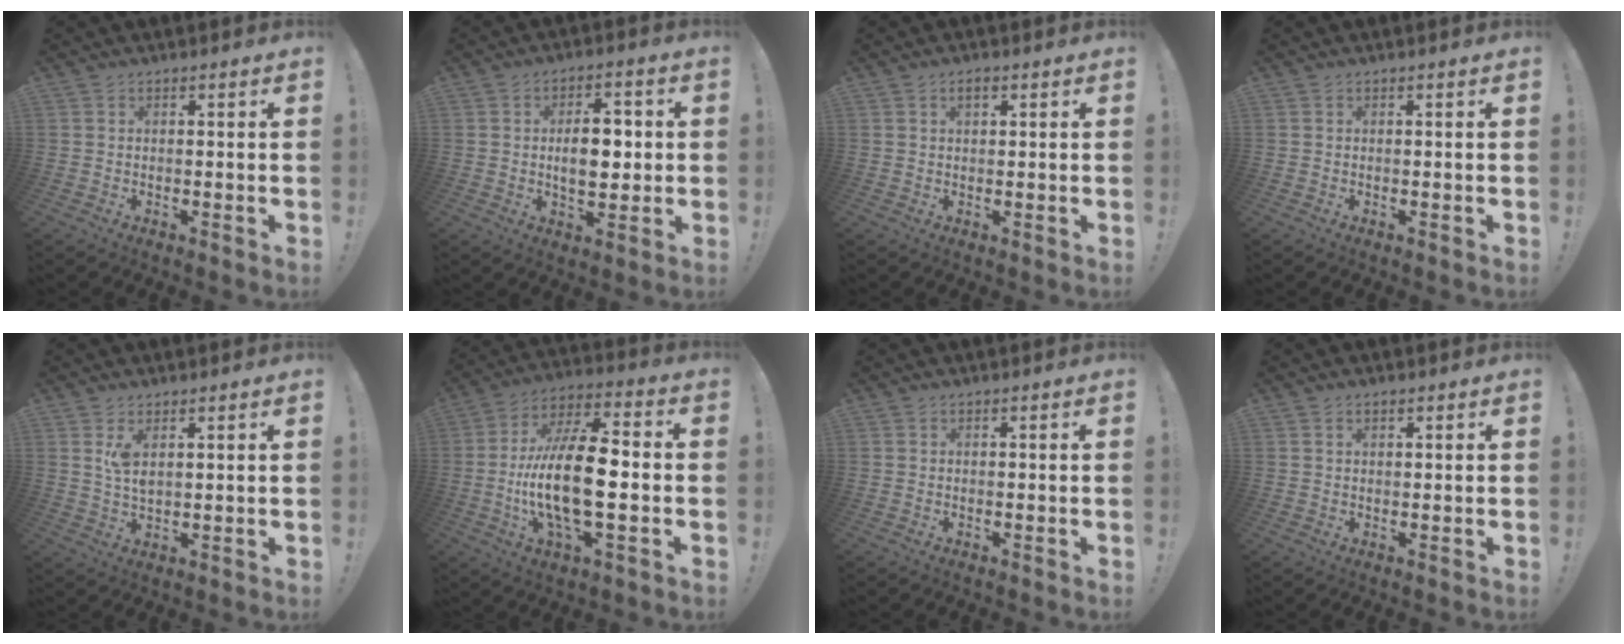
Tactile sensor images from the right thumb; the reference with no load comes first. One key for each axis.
{"total": 9.3, "fx": 0.1, "fy": 5.5, "fz": 7.5, "tx": -0.120, "ty": 0.000, "tz": -0.005}
{"total": 2.4, "fx": 1.1, "fy": 1.3, "fz": 1.7, "tx": -0.024, "ty": 0.000, "tz": 0.017}
{"total": 0.0}
{"total": 4.5, "fx": 2.1, "fy": 1.8, "fz": 3.6, "tx": -0.066, "ty": -0.008, "tz": 0.035}
{"total": 19.7, "fx": -3.0, "fy": 7.2, "fz": 18.1, "tx": -0.351, "ty": -0.003, "tz": -0.056}
{"total": 0.0}
{"total": 0.9, "fx": 0.6, "fy": 0.5, "fz": 0.5, "tx": -0.006, "ty": -0.001, "tz": 0.010}